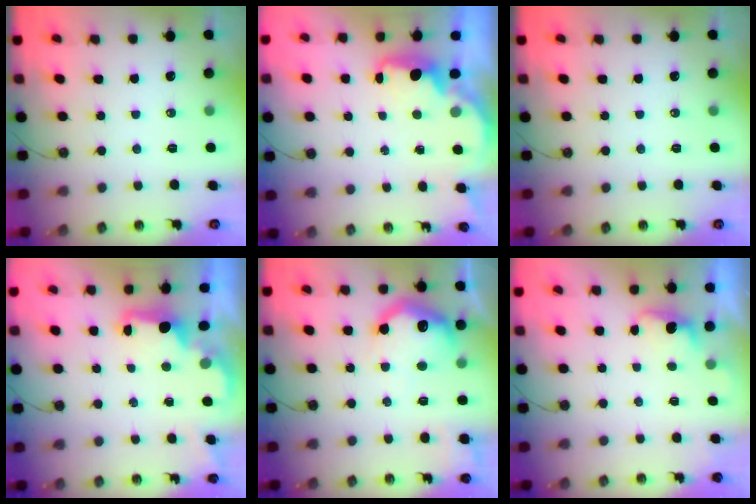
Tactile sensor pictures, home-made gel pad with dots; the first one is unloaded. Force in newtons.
{"total": 2.4, "press": 2.3, "slide": 0.8}
{"total": 0.0}
{"total": 2.3, "press": 2.2, "slide": 0.7}
{"total": 17.5, "press": 17.4, "slide": 1.5}
{"total": 1.2, "press": 1.0, "slide": 0.8}